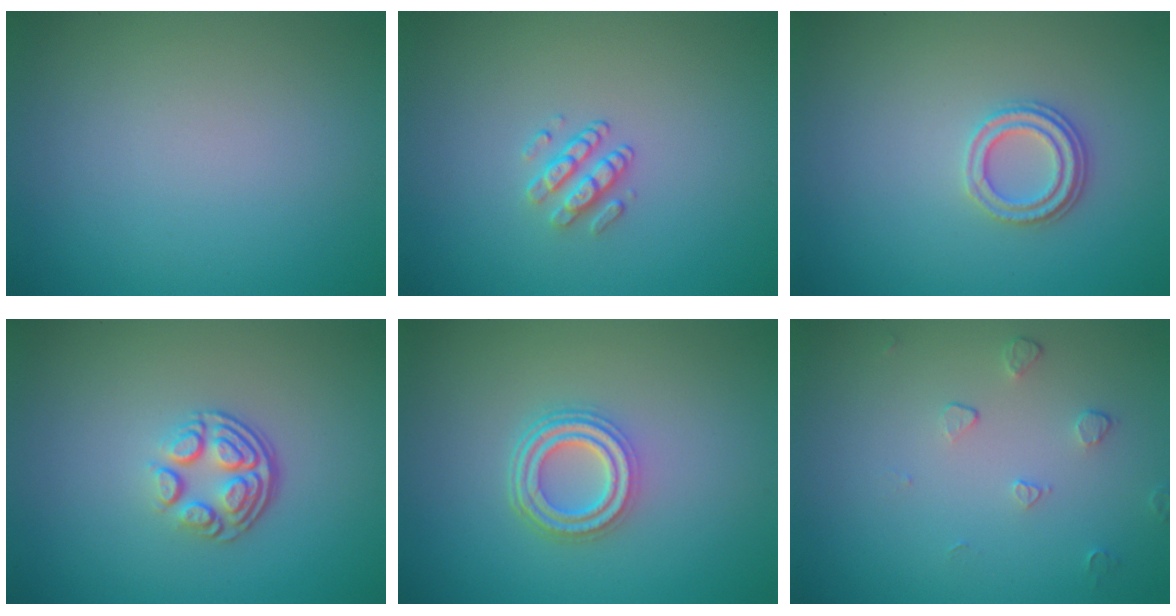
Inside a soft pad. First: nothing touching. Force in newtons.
{"total": 1.8, "press": 1.3, "slide": 1.2}
{"total": 2.3, "press": 2.1, "slide": 1.0}
{"total": 4.0, "press": 2.6, "slide": 3.0}
{"total": 4.0, "press": 3.1, "slide": 2.5}
{"total": 1.1, "press": 0.7, "slide": 0.9}